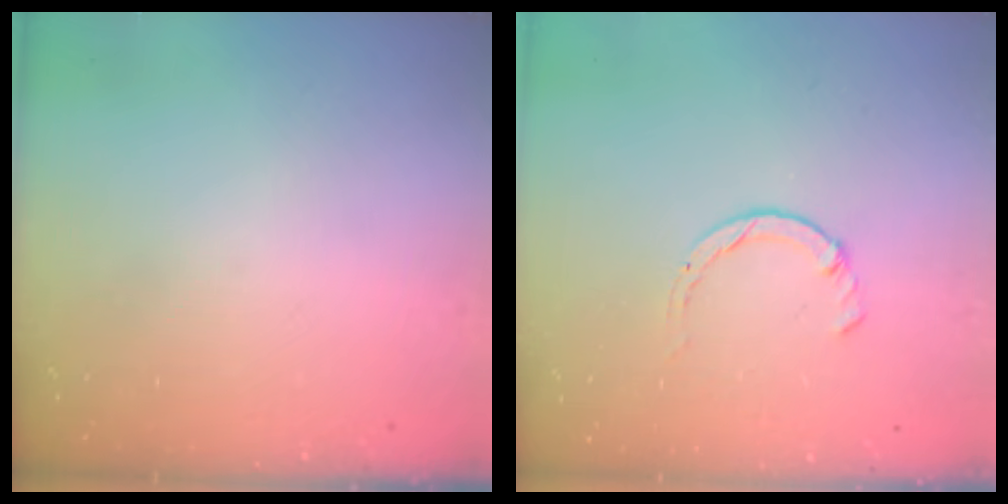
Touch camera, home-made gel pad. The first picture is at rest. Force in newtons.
{"total": 1.7, "press": 1.7, "slide": 0.3}